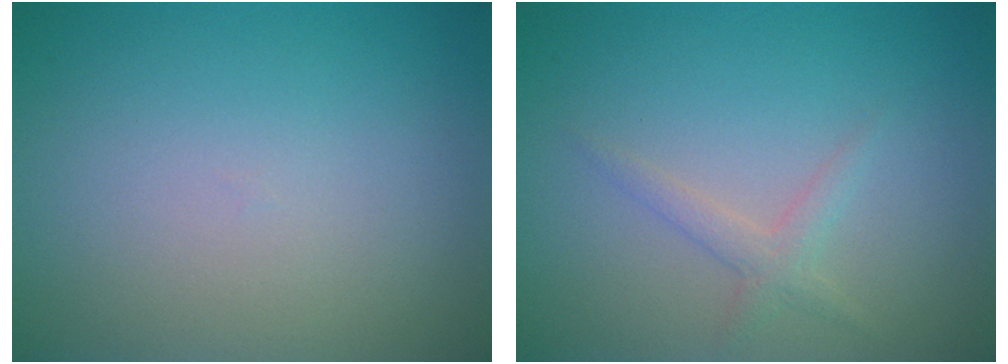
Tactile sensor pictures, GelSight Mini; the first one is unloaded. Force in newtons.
{"total": 1.5, "press": 1.5, "slide": 0.1}